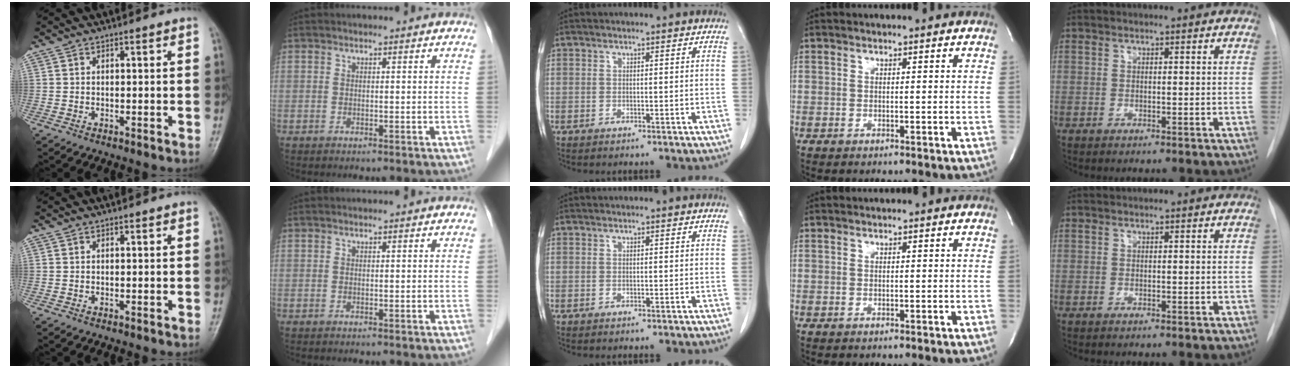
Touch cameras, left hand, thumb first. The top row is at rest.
{}